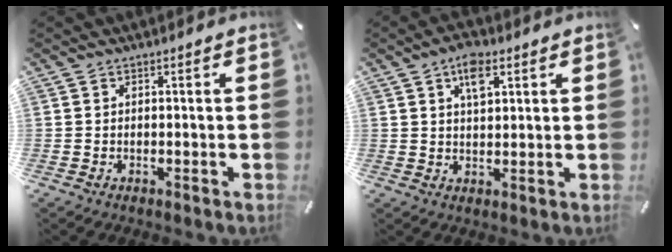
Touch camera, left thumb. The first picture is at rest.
{"total": 6.4, "force": [3.2, 3.3, 4.4], "torque": [-0.065, -0.006, 0.052]}